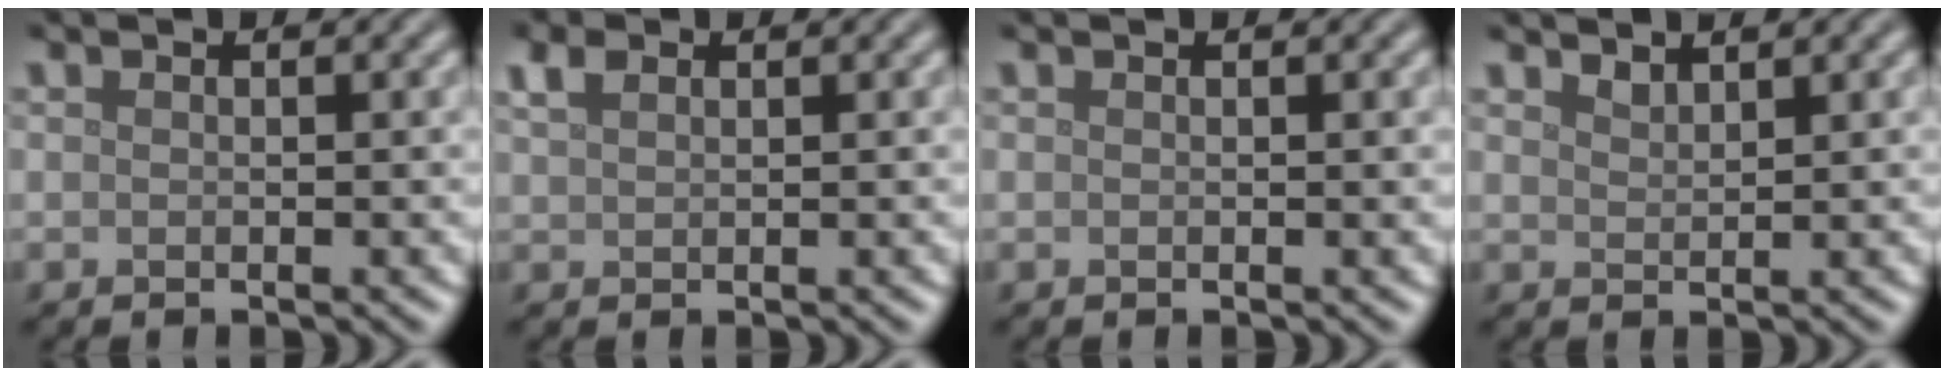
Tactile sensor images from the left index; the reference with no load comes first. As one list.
[{"total": 1.8, "force": [1.2, 1.0, 1.0], "torque": [-0.024, 0.007, 0.026]}, {"total": 0.6, "force": [0.2, 0.1, 0.5], "torque": [-0.004, 0.004, 0.003]}, {"total": 1.3, "force": [1.2, 0.2, 0.2], "torque": [-0.004, -0.002, 0.026]}]